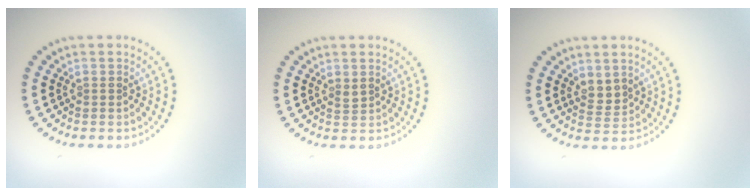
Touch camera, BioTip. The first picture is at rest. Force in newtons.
{"total": 0.6, "press": 0.5, "slide": 0.2}
{"total": 1.8, "press": 1.4, "slide": 1.1}